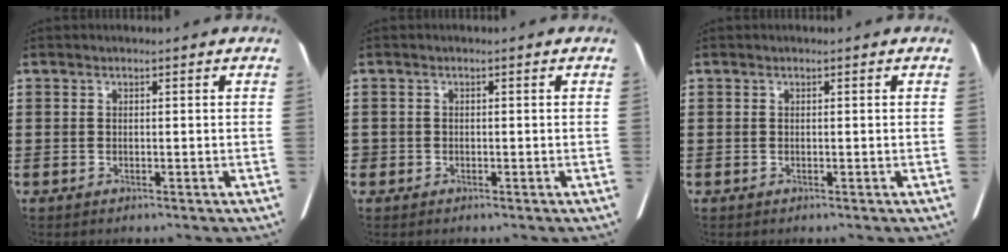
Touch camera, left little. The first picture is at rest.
{"total": 0.7, "force": [-0.3, 0.6, 0.2], "torque": [-0.006, 0.002, -0.008]}
{"total": 0.0}